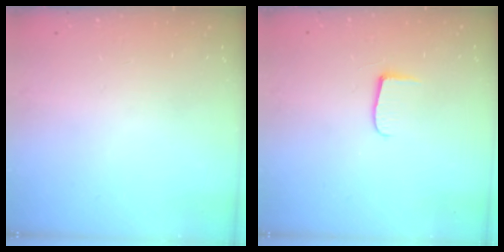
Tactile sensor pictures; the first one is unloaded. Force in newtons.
{"total": 6.1, "press": 6.1, "slide": 0.6}